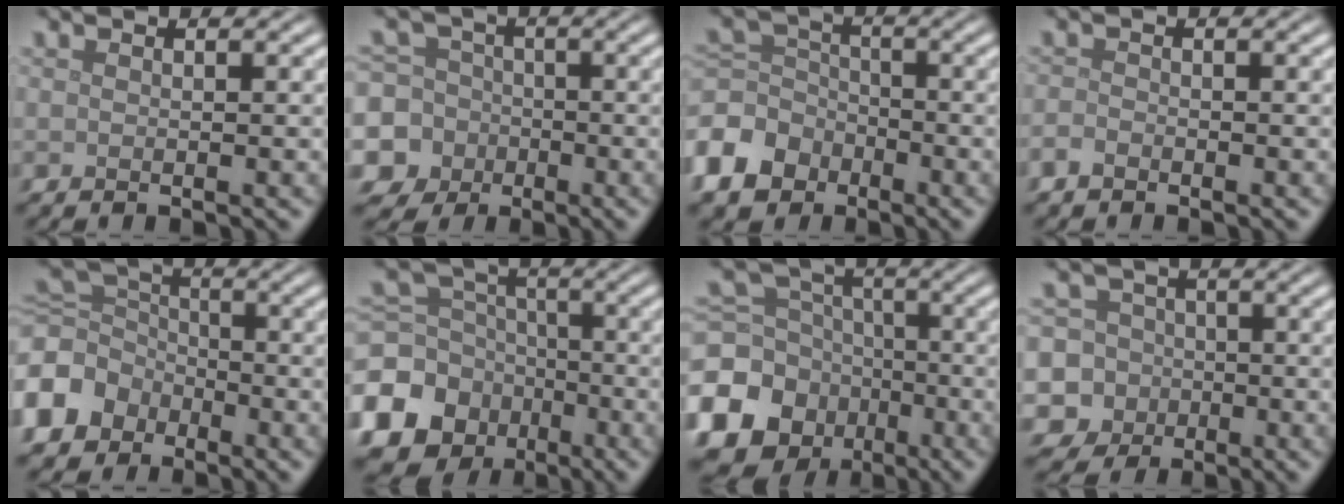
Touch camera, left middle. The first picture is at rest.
{"total": 10.0, "force": [-2.9, 9.4, 1.9], "torque": [-0.071, -0.005, -0.078]}
{"total": 7.2, "force": [-4.0, 5.3, 2.8], "torque": [-0.077, -0.007, -0.097]}
{"total": 1.2, "force": [-0.9, 0.6, 0.5], "torque": [-0.009, -0.001, -0.022]}
{"total": 7.4, "force": [-3.8, 5.7, 2.9], "torque": [-0.079, -0.006, -0.099]}
{"total": 12.3, "force": [-5.7, 10.3, 3.6], "torque": [-0.109, -0.039, -0.113]}
{"total": 14.4, "force": [-6.3, 12.2, 4.4], "torque": [-0.137, -0.046, -0.119]}
{"total": 9.6, "force": [-3.1, 9.0, 1.7], "torque": [-0.049, 0.008, -0.086]}